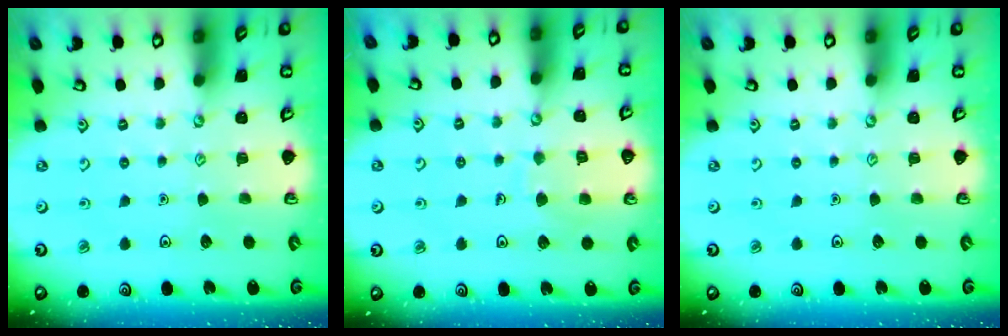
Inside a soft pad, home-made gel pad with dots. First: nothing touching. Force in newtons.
{"total": 7.8, "press": 7.8, "slide": 0.4}
{"total": 0.0}